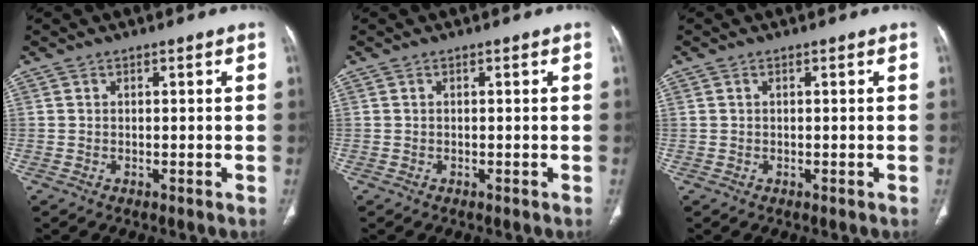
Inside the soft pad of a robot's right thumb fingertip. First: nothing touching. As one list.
[{"total": 0.0}, {"total": 0.0}]